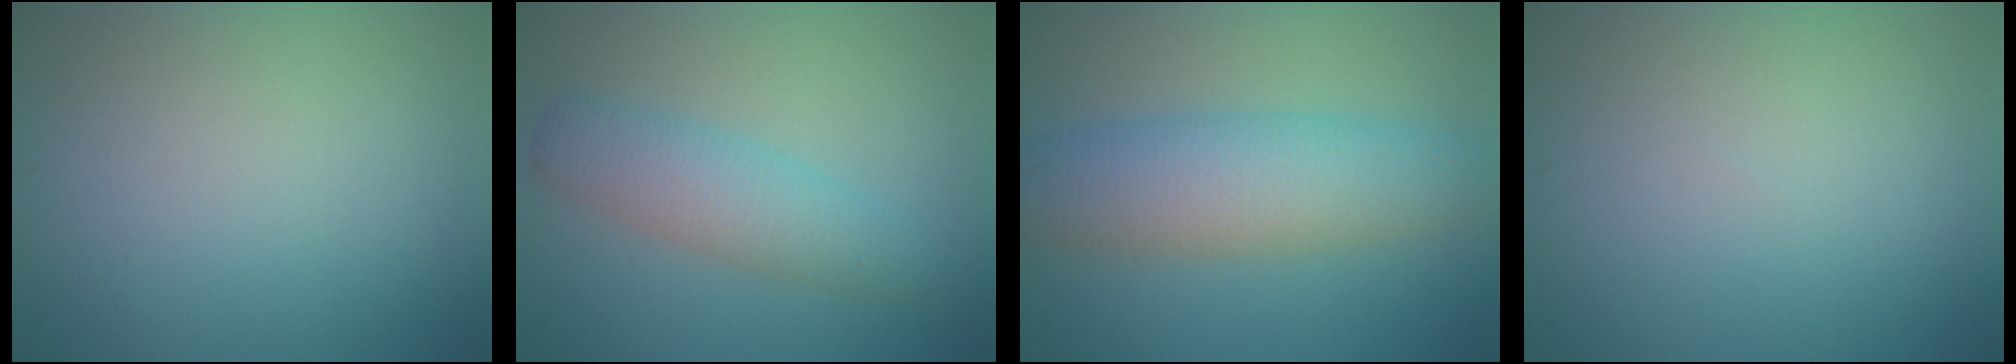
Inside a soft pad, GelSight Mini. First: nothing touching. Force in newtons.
{"total": 3.5, "press": 3.5, "slide": 0.0}
{"total": 6.2, "press": 6.2, "slide": 0.0}
{"total": 0.0}